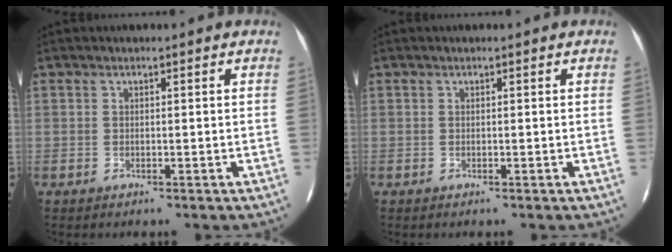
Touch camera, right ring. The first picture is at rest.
{"total": 0.0}